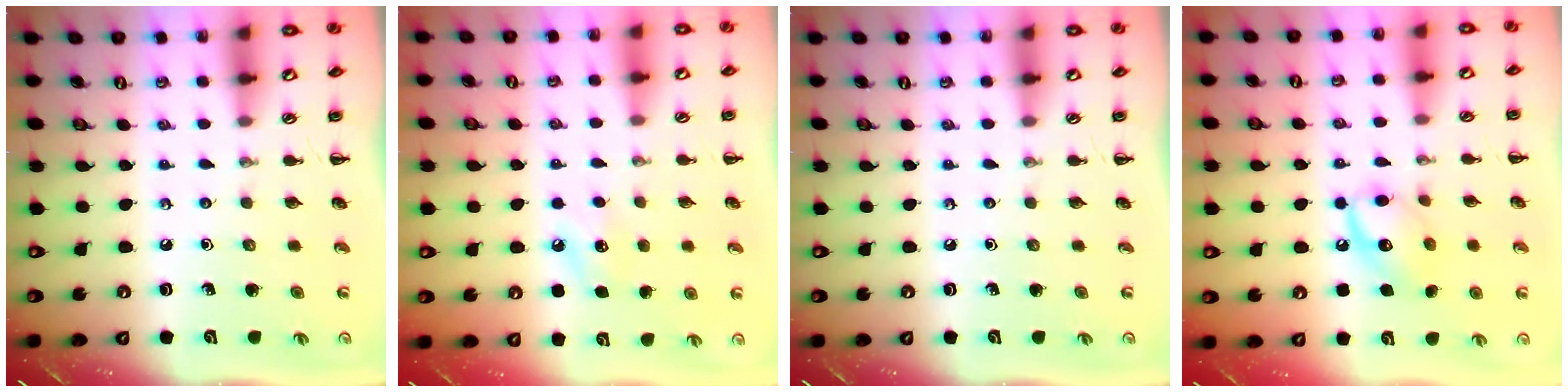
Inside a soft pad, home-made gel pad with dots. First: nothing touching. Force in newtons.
{"total": 7.6, "press": 7.4, "slide": 1.7}
{"total": 0.0}
{"total": 10.7, "press": 10.7, "slide": 0.4}